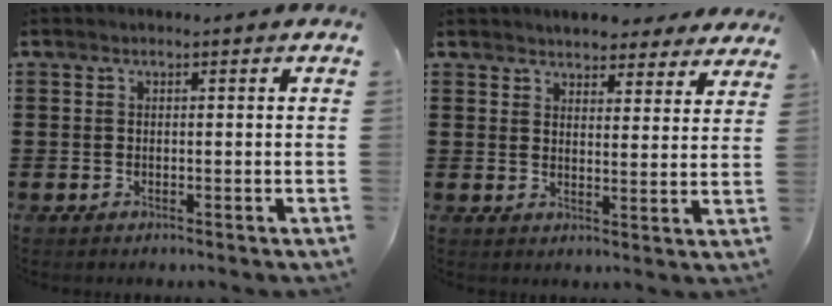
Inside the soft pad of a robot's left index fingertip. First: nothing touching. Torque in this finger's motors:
{"motor_torque": [2.14, 0.00, 0.33, 0.11]}